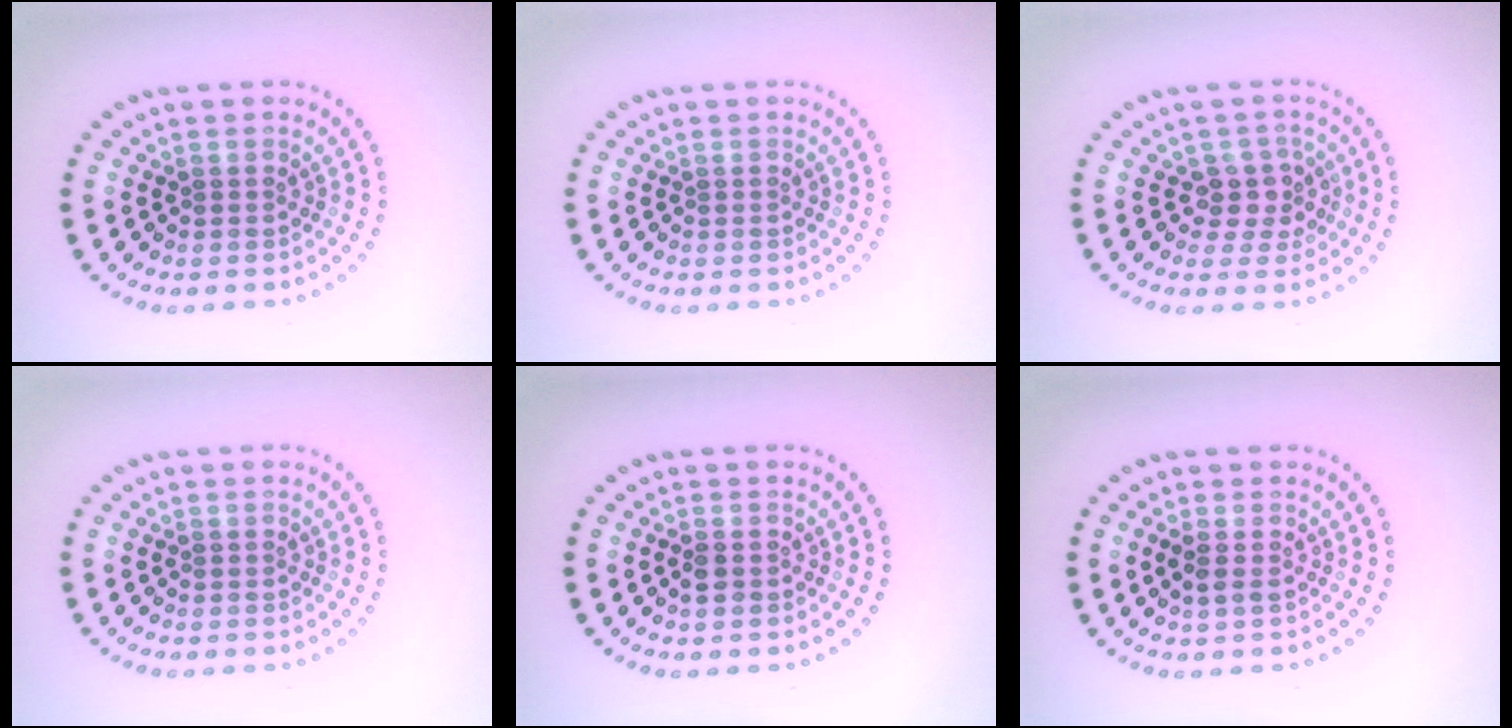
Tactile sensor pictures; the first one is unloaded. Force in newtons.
{"total": 0.0}
{"total": 2.6, "press": 2.1, "slide": 1.5}
{"total": 0.0}
{"total": 1.2, "press": 1.1, "slide": 0.4}
{"total": 1.1, "press": 1.1, "slide": 0.3}